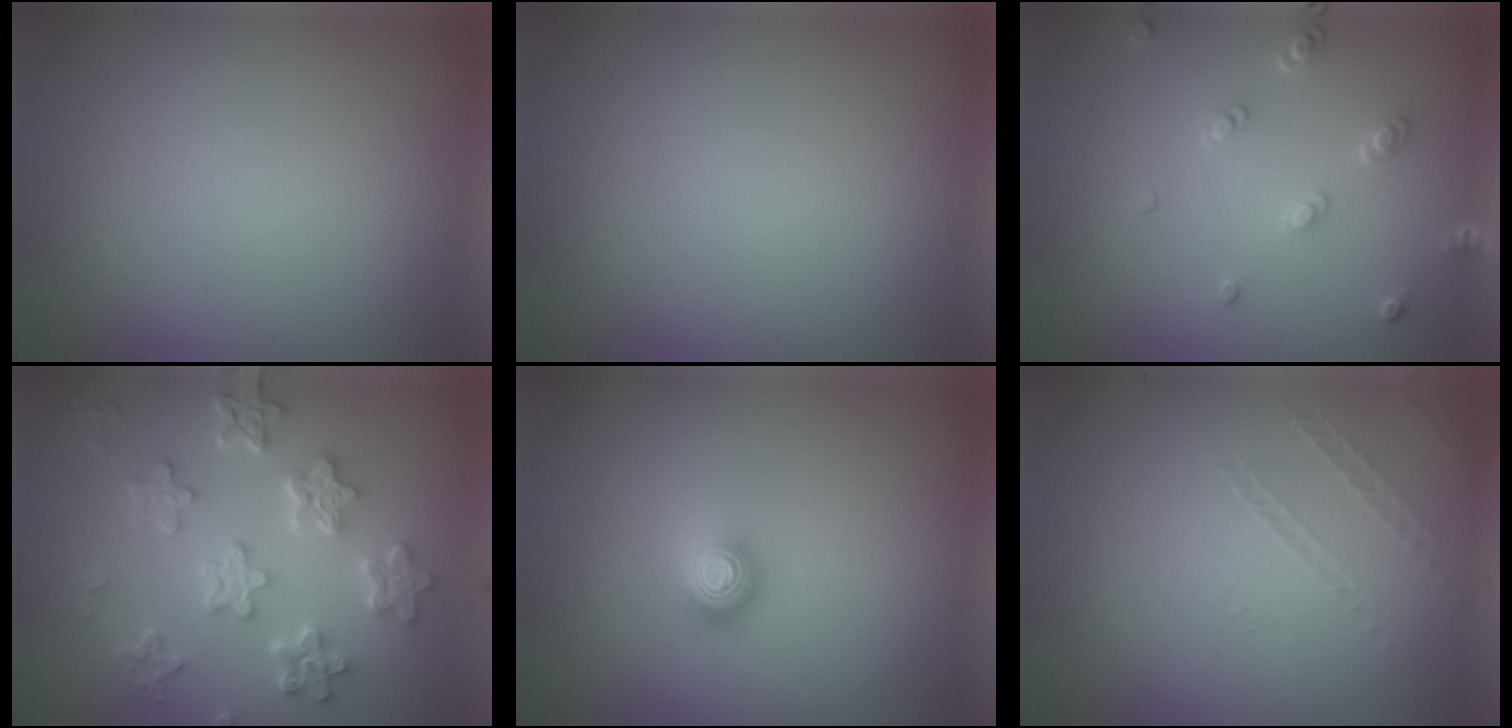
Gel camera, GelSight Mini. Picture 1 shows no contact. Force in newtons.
{"total": 0.0}
{"total": 2.2, "press": 2.1, "slide": 0.6}
{"total": 6.5, "press": 5.1, "slide": 4.1}
{"total": 2.3, "press": 1.4, "slide": 1.8}
{"total": 0.9, "press": 0.1, "slide": 0.9}